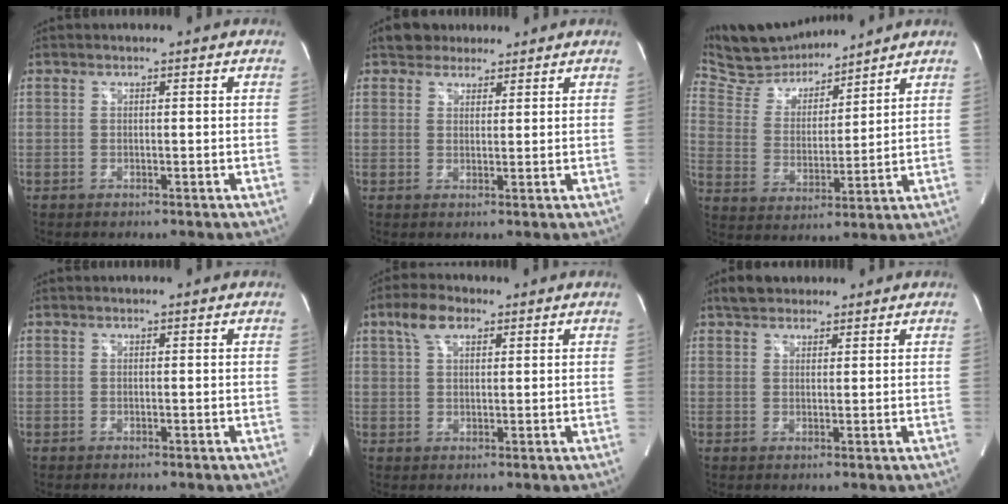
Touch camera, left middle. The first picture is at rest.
{"total": 3.8, "force": [3.0, 2.2, 0.5], "torque": [-0.009, 0.017, 0.050]}
{"total": 11.1, "force": [10.6, 2.9, 1.3], "torque": [-0.036, 0.007, 0.207]}
{"total": 0.0}
{"total": 4.8, "force": [2.8, 2.3, 3.2], "torque": [-0.071, 0.016, 0.055]}
{"total": 4.5, "force": [3.6, 2.2, 1.5], "torque": [-0.028, 0.020, 0.062]}